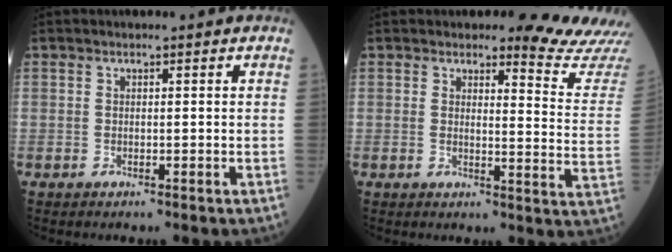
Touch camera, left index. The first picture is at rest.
{"total": 9.9, "force": [9.8, -0.6, 0.9], "torque": [-0.002, -0.114, 0.091]}